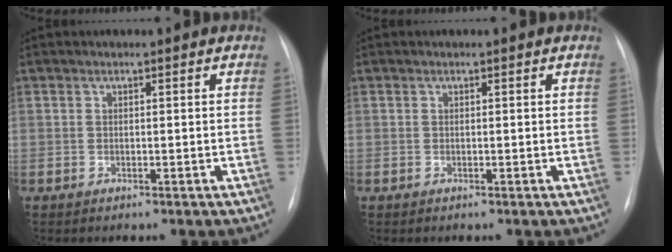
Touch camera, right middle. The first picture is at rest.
{"total": 0.0}